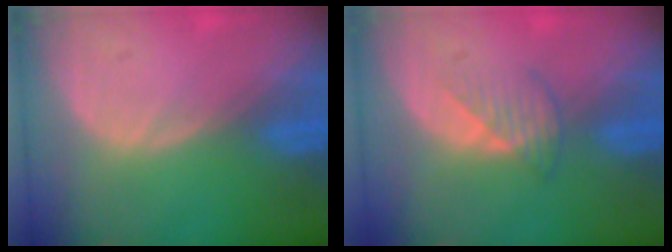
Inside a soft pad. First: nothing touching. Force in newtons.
{"total": 3.2, "press": 3.1, "slide": 1.0}